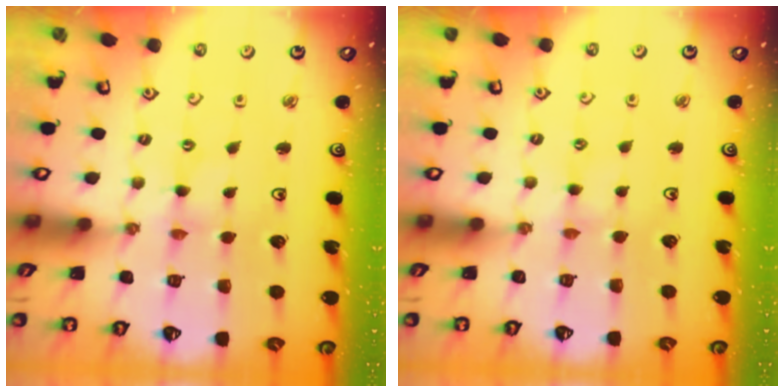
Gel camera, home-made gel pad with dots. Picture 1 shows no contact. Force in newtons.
{"total": 2.3, "press": 2.3, "slide": 0.5}